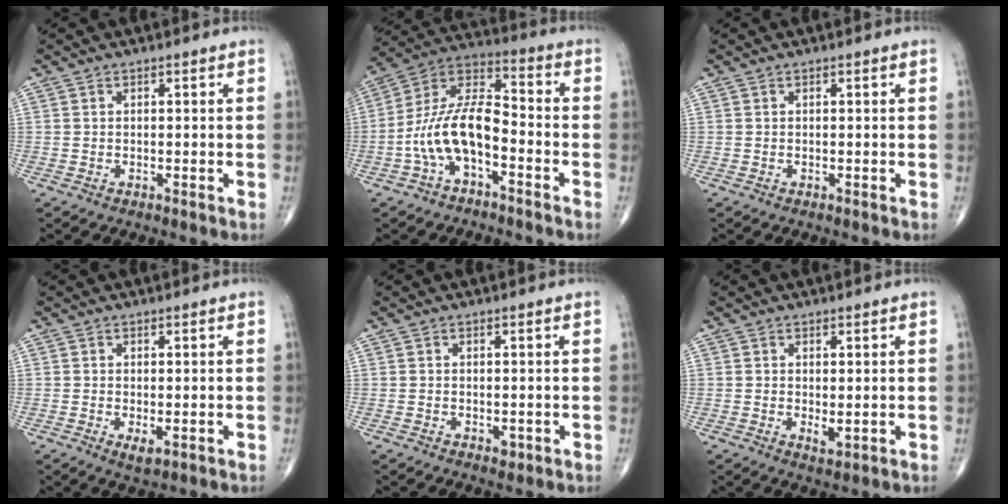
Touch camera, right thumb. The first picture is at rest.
{"total": 13.1, "force": [-4.4, 6.1, 10.7], "torque": [-0.205, 0.062, -0.090]}
{"total": 0.0}
{"total": 2.2, "force": [-0.5, 1.0, 1.9], "torque": [-0.033, -0.006, -0.004]}
{"total": 1.2, "force": [-0.3, 0.8, 0.8], "torque": [-0.007, -0.002, -0.003]}
{"total": 2.0, "force": [0.0, 0.9, 1.8], "torque": [-0.030, -0.008, 0.004]}